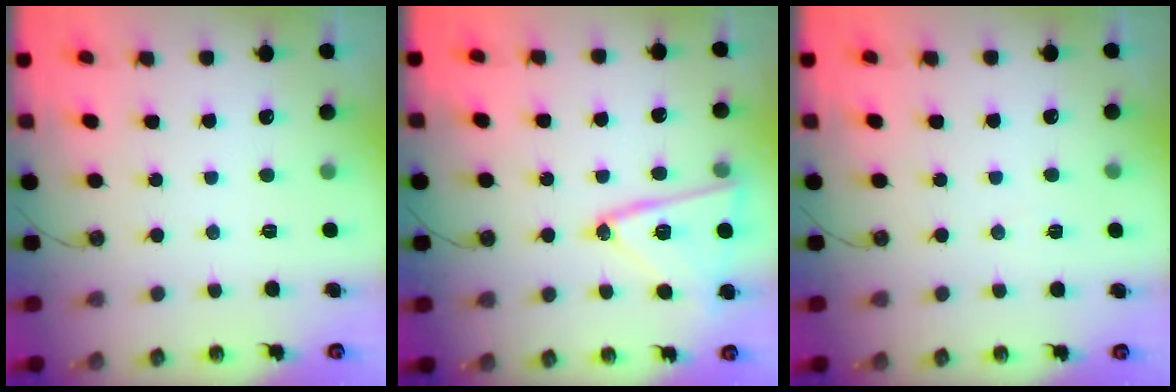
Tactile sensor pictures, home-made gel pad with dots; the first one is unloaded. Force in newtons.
{"total": 16.2, "press": 16.1, "slide": 1.3}
{"total": 3.9, "press": 2.9, "slide": 2.6}